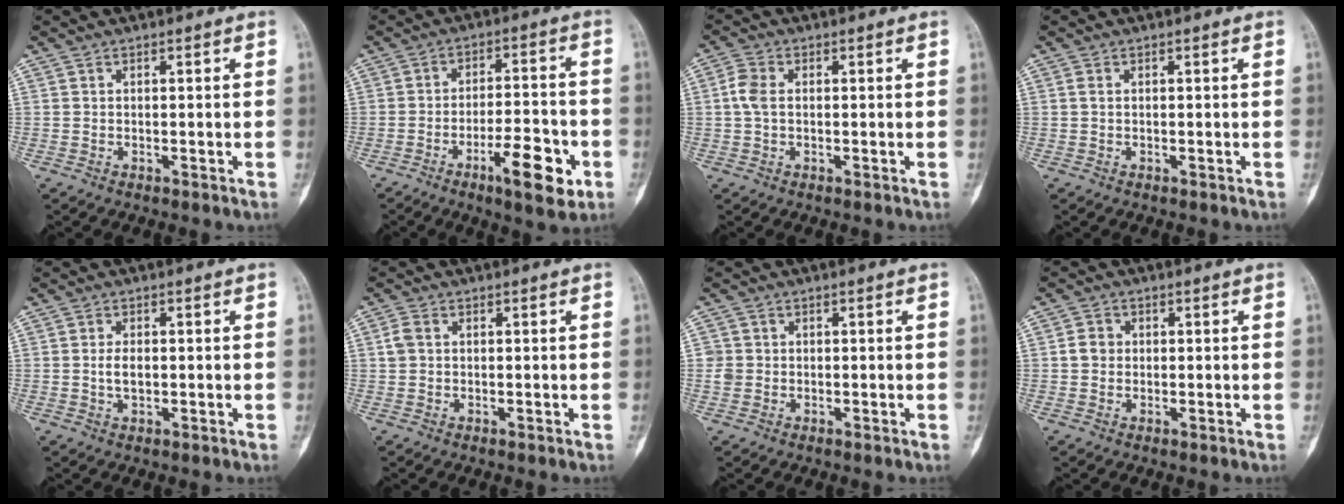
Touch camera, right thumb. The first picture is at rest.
{"total": 11.2, "force": [-5.1, 3.5, 9.4], "torque": [-0.136, 0.025, -0.075]}
{"total": 3.6, "force": [0.2, 2.2, 2.8], "torque": [-0.072, 0.009, -0.002]}
{"total": 0.7, "force": [0.1, 0.4, 0.5], "torque": [-0.015, 0.000, 0.001]}
{"total": 2.7, "force": [-0.1, 1.5, 2.3], "torque": [-0.040, 0.001, -0.002]}
{"total": 2.3, "force": [0.4, 1.8, 1.4], "torque": [-0.030, 0.007, 0.005]}
{"total": 2.4, "force": [-0.2, 2.3, 0.7], "torque": [-0.002, 0.006, -0.003]}
{"total": 2.7, "force": [0.1, 2.5, 1.2], "torque": [-0.009, 0.006, -0.003]}